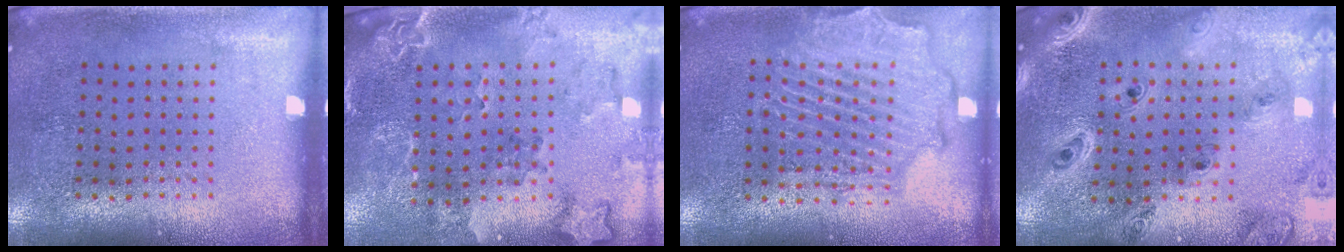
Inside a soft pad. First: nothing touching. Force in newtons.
{"total": 2.0, "press": 1.9, "slide": 0.7}
{"total": 2.2, "press": 2.1, "slide": 0.5}
{"total": 2.2, "press": 2.1, "slide": 0.8}